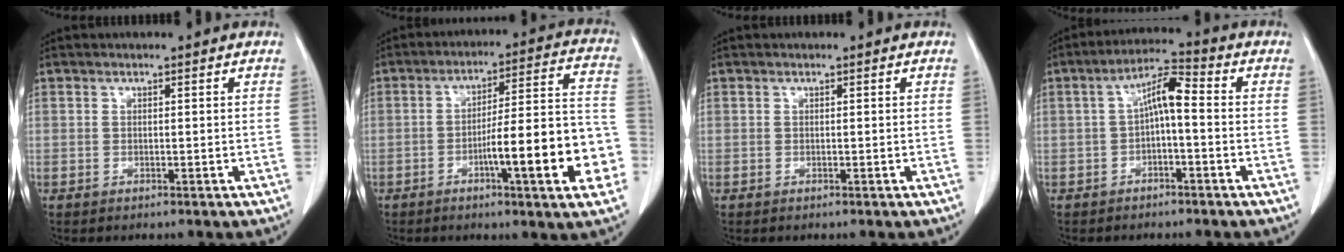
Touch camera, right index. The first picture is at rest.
{"total": 16.3, "force": [-5.4, 1.6, 15.3], "torque": [-0.186, 0.019, -0.073]}
{"total": 0.0}
{"total": 6.0, "force": [-0.2, 1.5, 5.8], "torque": [-0.107, 0.027, -0.008]}